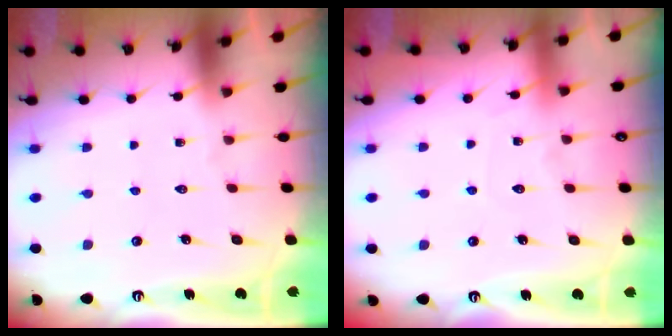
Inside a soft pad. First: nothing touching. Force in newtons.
{"total": 5.1, "press": 5.0, "slide": 0.7}